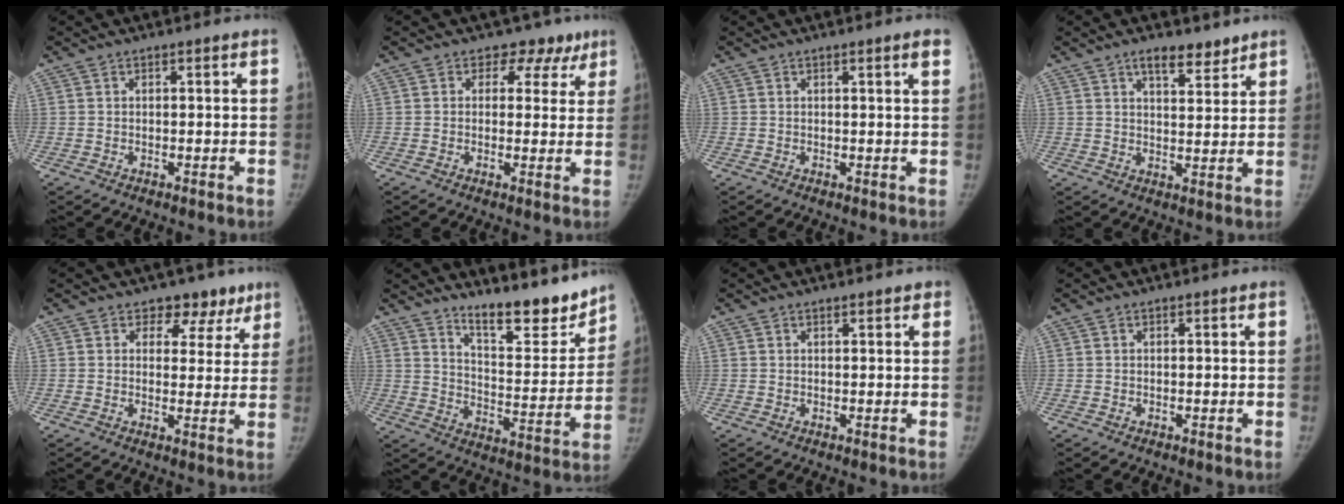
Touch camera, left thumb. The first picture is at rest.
{"total": 5.7, "force": [3.5, 4.4, 0.6], "torque": [0.034, -0.010, 0.030]}
{"total": 1.9, "force": [1.1, 0.0, 1.6], "torque": [-0.021, -0.002, 0.013]}
{"total": 5.9, "force": [4.3, 2.5, 3.1], "torque": [-0.024, -0.028, 0.069]}
{"total": 6.6, "force": [4.6, 4.6, 1.2], "torque": [0.031, -0.020, 0.049]}
{"total": 15.1, "force": [12.9, 3.8, 6.9], "torque": [-0.060, -0.106, 0.203]}
{"total": 1.0, "force": [0.8, 0.4, 0.5], "torque": [-0.003, 0.000, 0.008]}
{"total": 0.0}